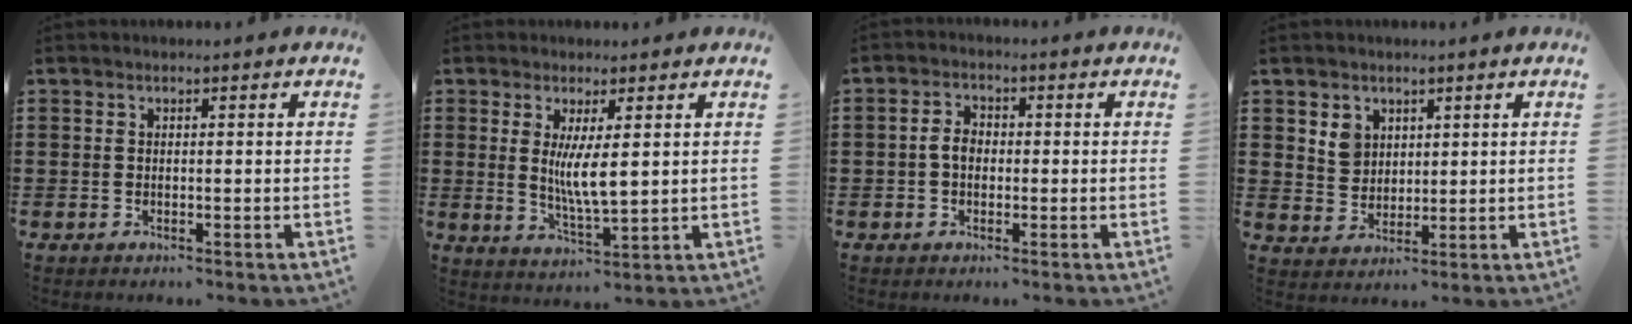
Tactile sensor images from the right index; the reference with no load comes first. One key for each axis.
{"total": 5.9, "fx": 1.1, "fy": 1.3, "fz": 5.6, "tx": -0.101, "ty": -0.008, "tz": 0.018}
{"total": 2.9, "fx": -0.4, "fy": 1.9, "fz": 2.1, "tx": -0.050, "ty": 0.001, "tz": -0.011}
{"total": 4.1, "fx": 2.2, "fy": 3.3, "fz": 0.8, "tx": -0.024, "ty": 0.009, "tz": 0.041}